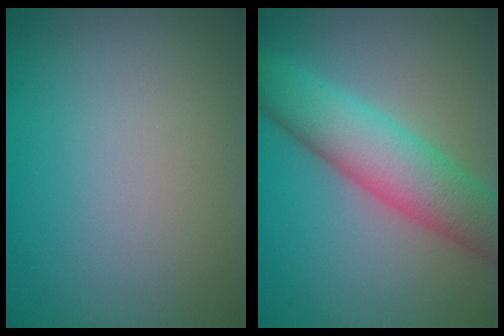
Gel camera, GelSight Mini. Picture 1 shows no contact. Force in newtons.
{"total": 6.9, "press": 6.9, "slide": 0.3}